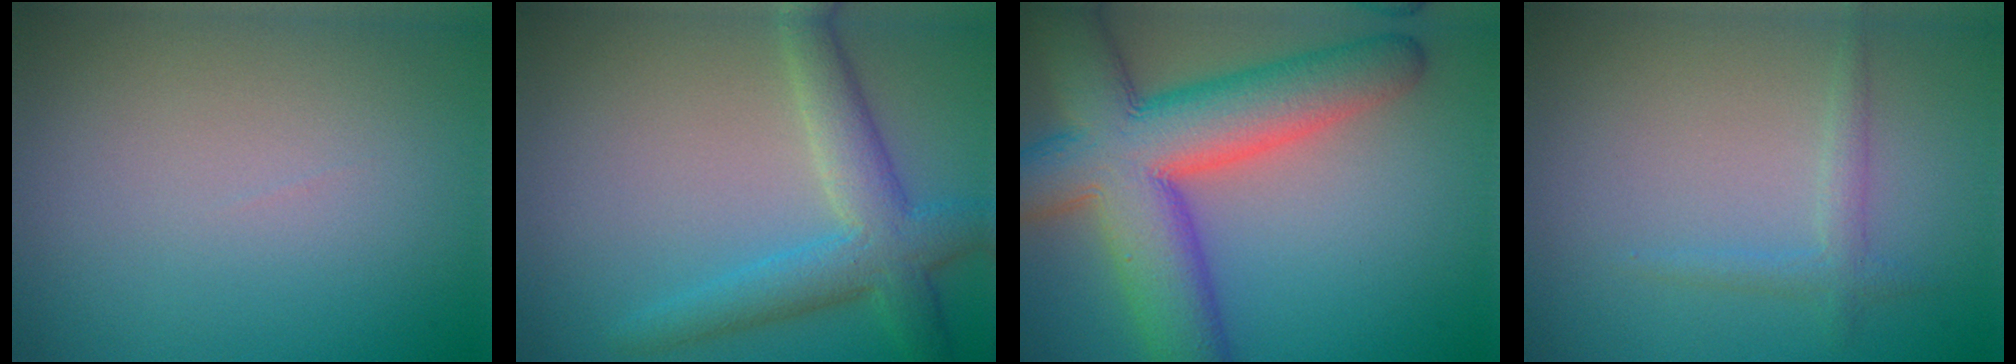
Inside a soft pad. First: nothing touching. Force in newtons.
{"total": 4.7, "press": 4.7, "slide": 0.1}
{"total": 12.3, "press": 12.3, "slide": 0.5}
{"total": 1.3, "press": 1.3, "slide": 0.0}